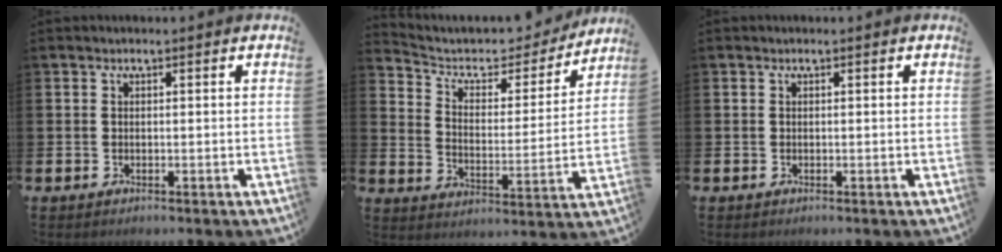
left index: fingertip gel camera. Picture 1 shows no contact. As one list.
[{"total": 6.6, "force": [5.8, 2.7, 1.7], "torque": [-0.064, -0.043, 0.095]}, {"total": 0.0}]